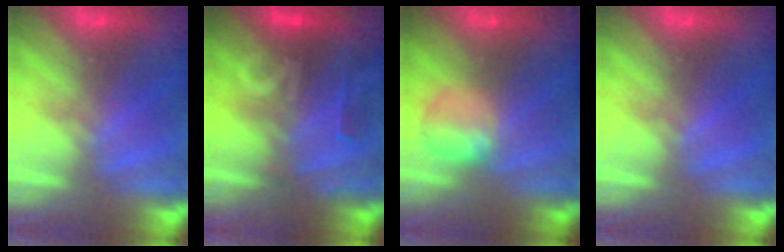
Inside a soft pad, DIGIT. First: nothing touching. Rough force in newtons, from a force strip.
{"total": 2.3}
{"total": 2.4}
{"total": 0.0}